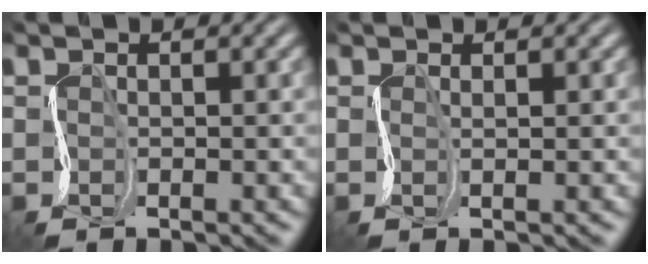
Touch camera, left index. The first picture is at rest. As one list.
[{"total": 0.7, "force": [0.6, 0.0, 0.4], "torque": [-0.005, 0.007, 0.012]}]